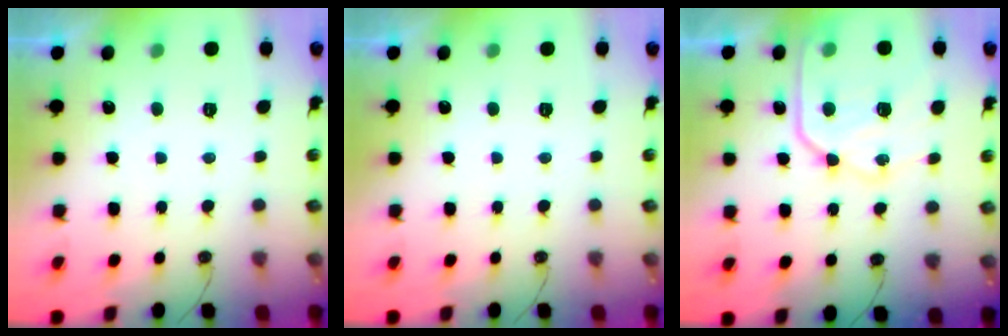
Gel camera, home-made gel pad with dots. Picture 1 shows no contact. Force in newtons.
{"total": 0.0}
{"total": 19.1, "press": 19.1, "slide": 1.6}